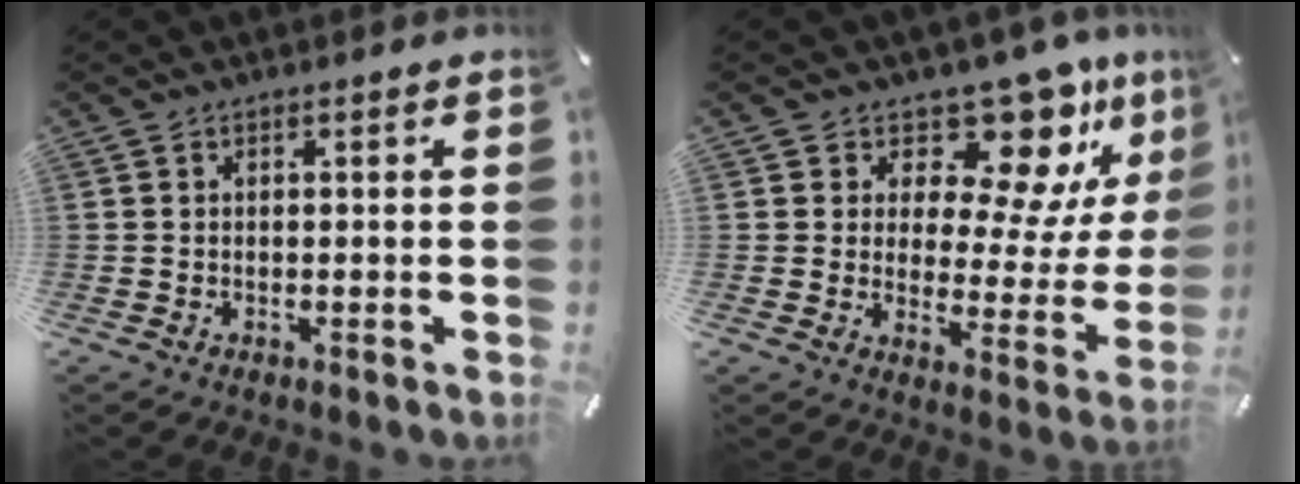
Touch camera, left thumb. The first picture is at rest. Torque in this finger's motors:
{"motor_torque": [1.08, -0.16, 0.33, 0.04, 0.00]}